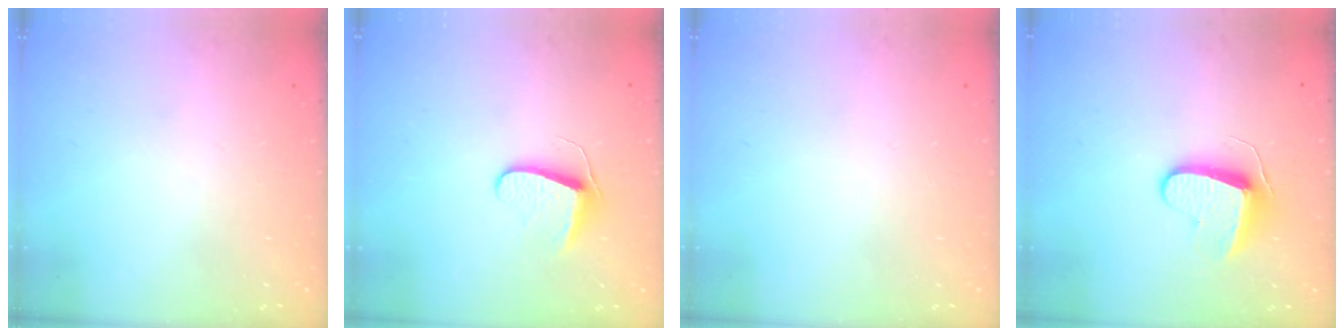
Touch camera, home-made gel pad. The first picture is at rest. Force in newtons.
{"total": 7.3, "press": 7.2, "slide": 0.6}
{"total": 0.0}
{"total": 8.7, "press": 8.7, "slide": 0.5}